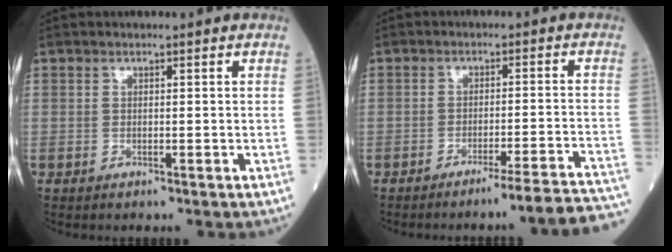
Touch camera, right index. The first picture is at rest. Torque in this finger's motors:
{"motor_torque": [-0.26, -0.11, 0.06, 0.04]}